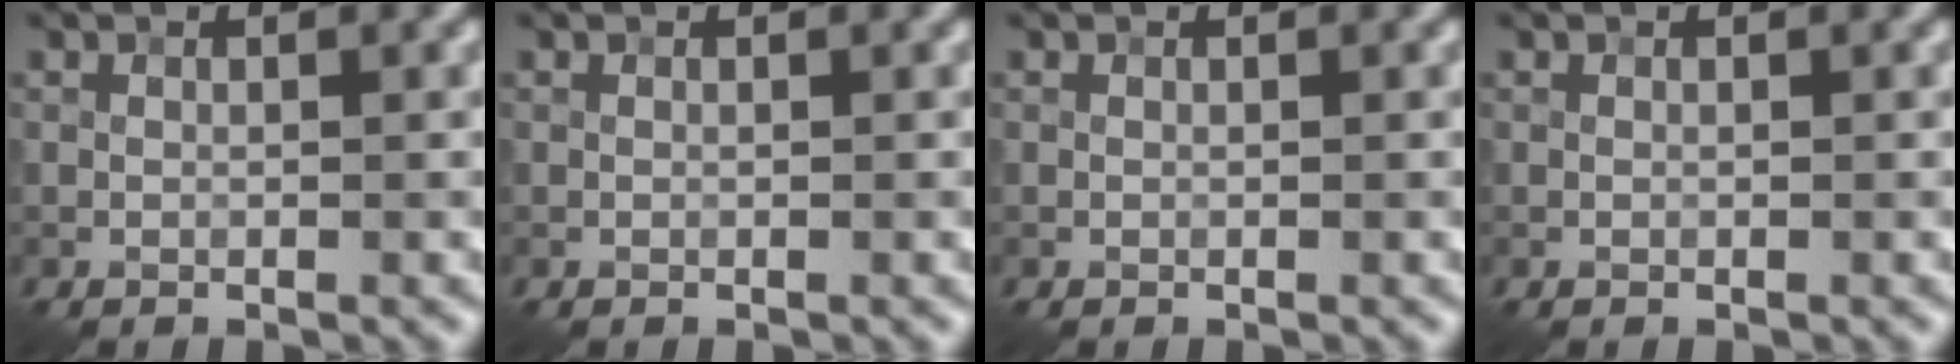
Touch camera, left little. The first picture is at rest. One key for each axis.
{"total": 0.0}
{"total": 0.0}
{"total": 0.0}